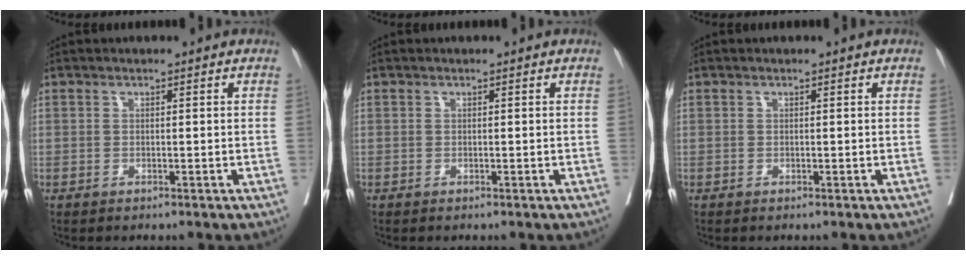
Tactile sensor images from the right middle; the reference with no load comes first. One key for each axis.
{"total": 0.0}
{"total": 0.0}